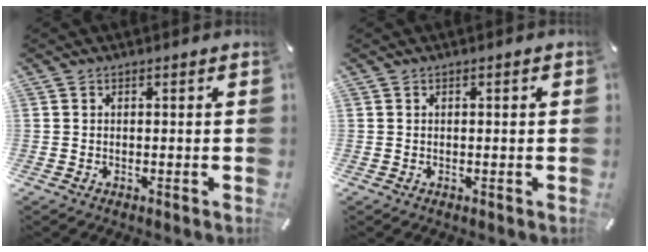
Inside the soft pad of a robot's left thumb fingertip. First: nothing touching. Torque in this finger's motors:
{"motor_torque": [-0.22, -0.22, -0.26, -0.10, 0.01]}